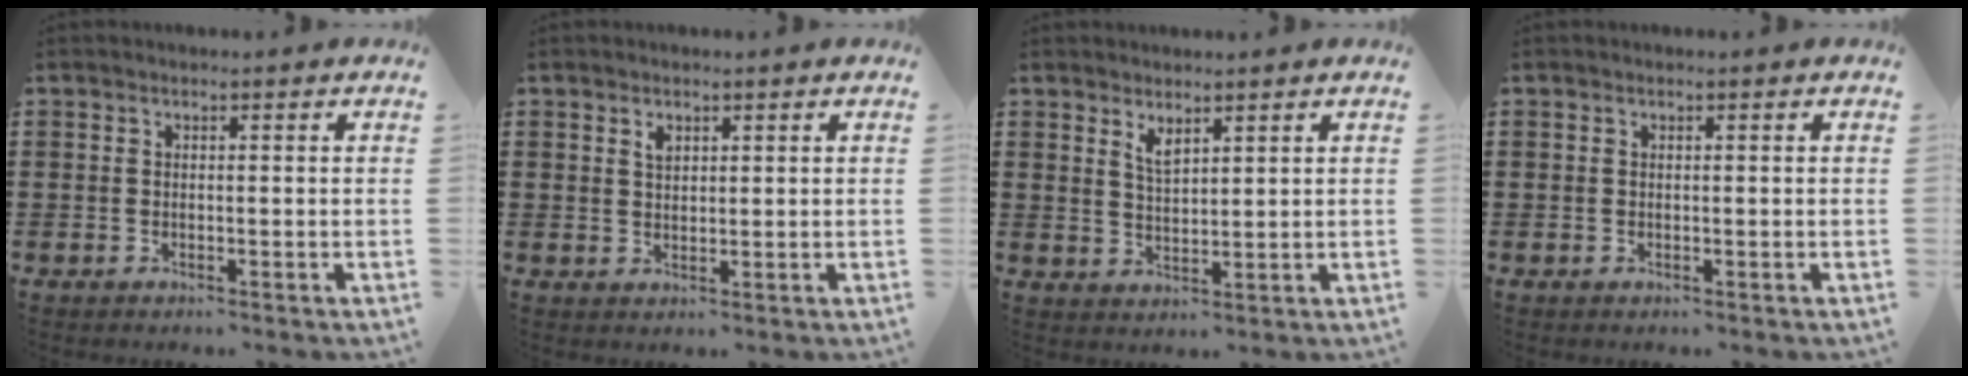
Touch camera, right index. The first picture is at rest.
{"total": 1.5, "force": [1.0, 0.7, 0.9], "torque": [-0.013, -0.003, 0.018]}
{"total": 2.6, "force": [2.0, 0.7, 1.5], "torque": [-0.034, 0.000, 0.037]}
{"total": 0.0}